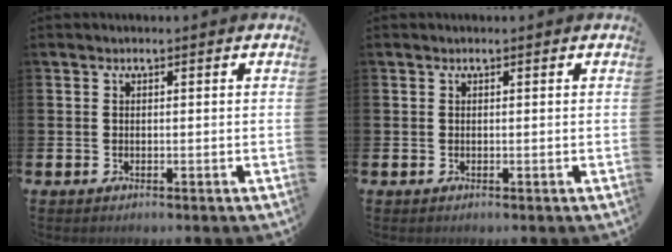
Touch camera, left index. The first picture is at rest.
{"total": 0.0}